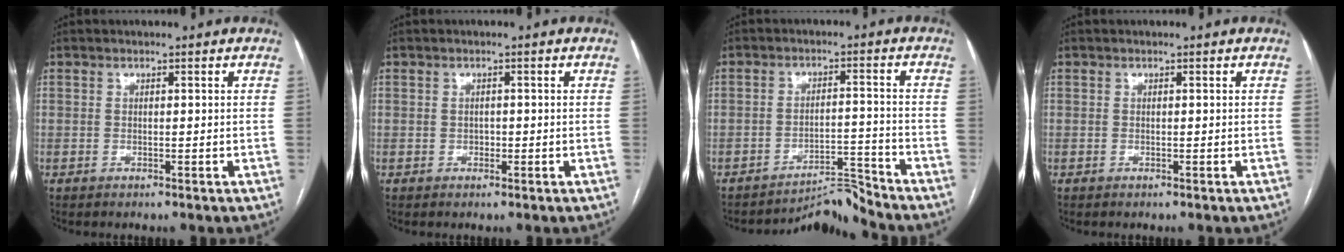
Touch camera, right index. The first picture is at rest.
{"total": 0.8, "force": [-0.2, 0.7, 0.4], "torque": [-0.004, 0.003, -0.004]}
{"total": 5.4, "force": [-4.9, -1.8, -1.3], "torque": [0.026, 0.011, -0.078]}
{"total": 0.0}